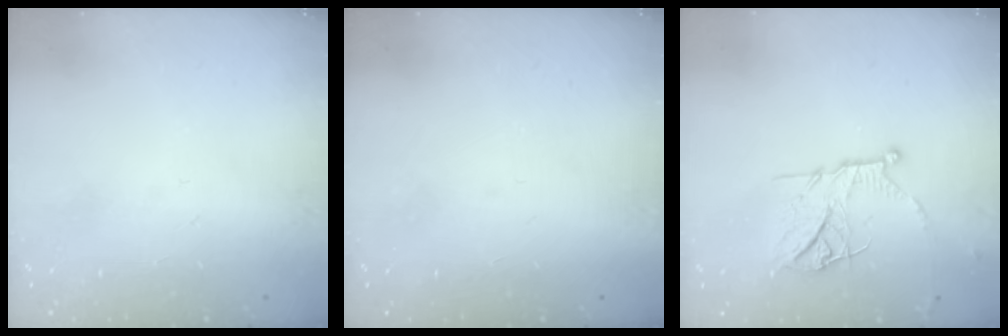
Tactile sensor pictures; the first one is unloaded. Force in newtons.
{"total": 1.6, "press": 1.6, "slide": 0.1}
{"total": 12.8, "press": 12.8, "slide": 1.1}